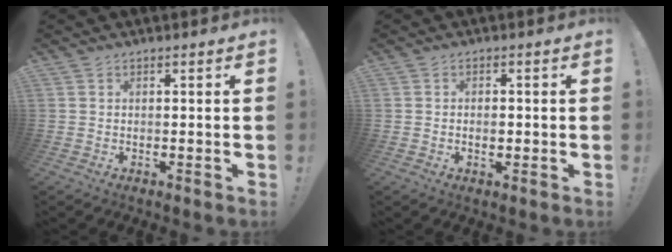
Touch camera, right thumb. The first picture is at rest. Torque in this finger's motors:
{"motor_torque": [-0.03, -0.10, -0.11, 0.11, -0.04]}